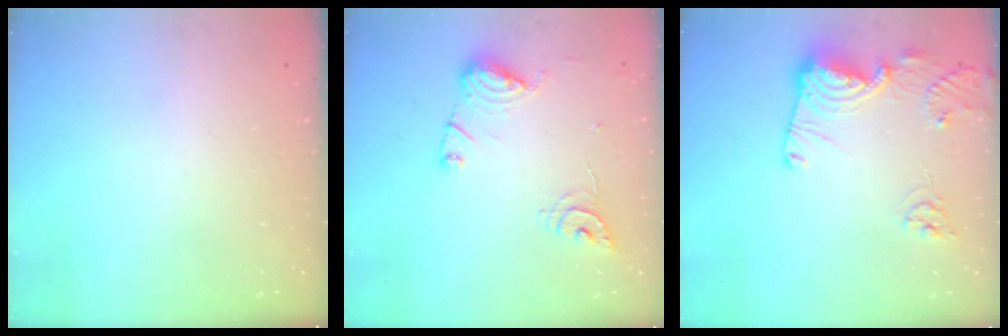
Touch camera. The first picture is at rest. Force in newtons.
{"total": 12.4, "press": 12.3, "slide": 1.1}
{"total": 13.5, "press": 13.4, "slide": 1.4}